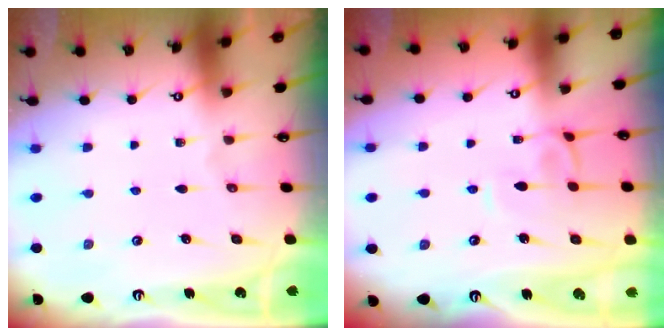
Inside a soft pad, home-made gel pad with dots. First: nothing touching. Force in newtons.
{"total": 2.7, "press": 2.6, "slide": 0.4}